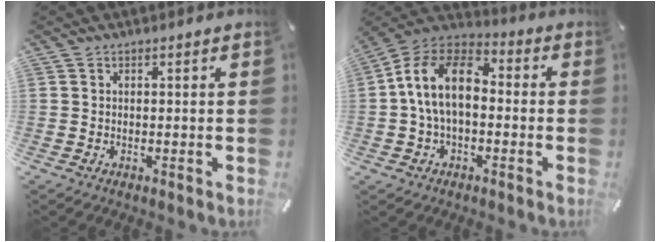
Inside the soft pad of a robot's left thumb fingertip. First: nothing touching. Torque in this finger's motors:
{"motor_torque": [1.54, 3.47, 1.40, 0.95, 0.22]}